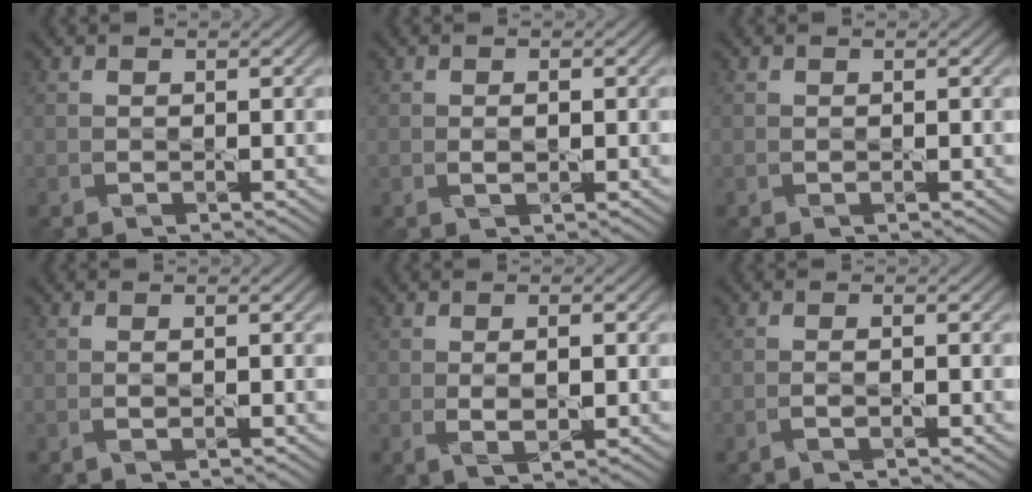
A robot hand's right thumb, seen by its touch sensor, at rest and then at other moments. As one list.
[{"total": 1.0, "force": [0.1, 0.4, 0.9], "torque": [-0.020, 0.000, 0.001]}, {"total": 0.0}, {"total": 0.7, "force": [-0.1, -0.1, 0.7], "torque": [-0.016, 0.004, -0.005]}, {"total": 2.8, "force": [0.1, 1.0, 2.6], "torque": [-0.055, -0.004, 0.002]}, {"total": 1.0, "force": [-0.5, -0.2, 0.8], "torque": [-0.017, 0.010, -0.017]}]